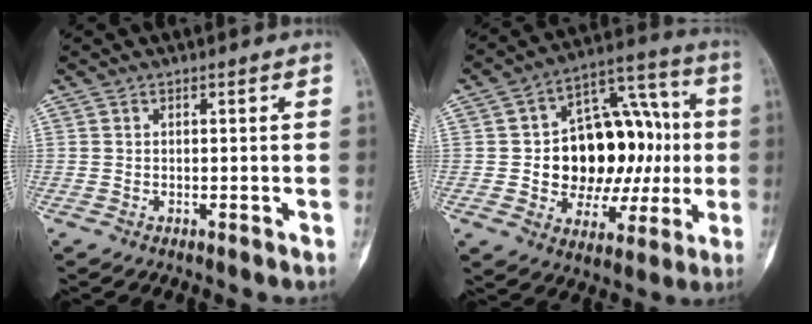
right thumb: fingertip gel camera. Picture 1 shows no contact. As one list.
[{"total": 21.9, "force": [-0.2, 15.0, 16.0], "torque": [-0.179, 0.039, 0.010]}]